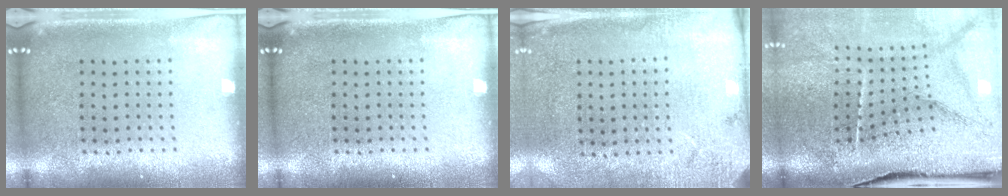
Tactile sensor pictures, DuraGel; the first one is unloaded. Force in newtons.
{"total": 0.0}
{"total": 2.7, "press": 2.2, "slide": 1.6}
{"total": 4.9, "press": 3.9, "slide": 3.0}